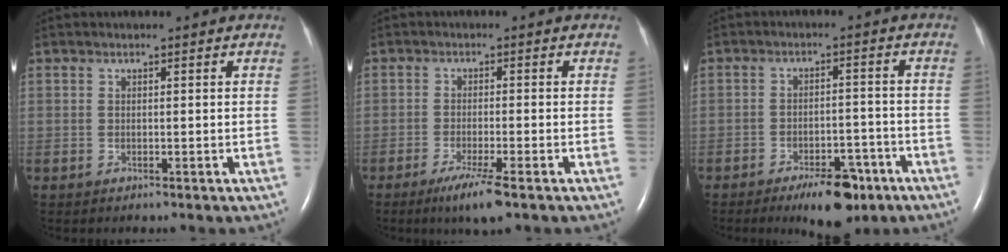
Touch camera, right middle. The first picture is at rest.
{"total": 5.1, "force": [-3.1, -0.1, 4.0], "torque": [-0.078, -0.016, -0.056]}
{"total": 8.1, "force": [-5.4, 3.1, 5.2], "torque": [-0.076, 0.000, -0.079]}